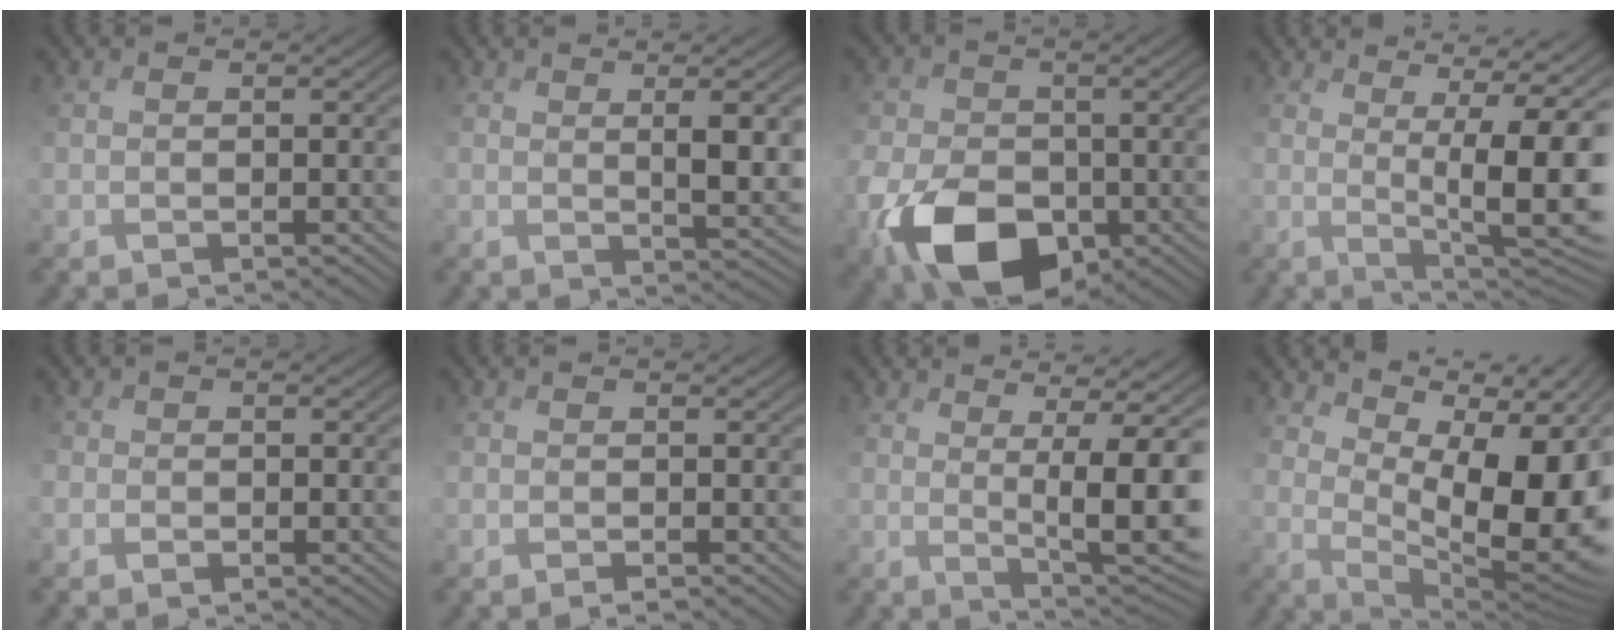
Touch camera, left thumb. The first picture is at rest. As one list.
[{"total": 5.4, "force": [1.8, 1.5, 4.9], "torque": [-0.087, 0.000, 0.042]}, {"total": 12.8, "force": [-4.6, 8.3, 8.6], "torque": [-0.193, -0.032, -0.083]}, {"total": 12.9, "force": [2.2, 4.0, 12.1], "torque": [-0.168, 0.017, 0.051]}, {"total": 1.5, "force": [-0.6, 1.2, 0.6], "torque": [-0.017, 0.002, -0.008]}, {"total": 1.0, "force": [-0.8, 0.2, 0.6], "torque": [-0.012, 0.001, -0.017]}, {"total": 9.8, "force": [1.7, 2.3, 9.4], "torque": [-0.147, 0.007, 0.040]}, {"total": 13.7, "force": [3.8, 6.0, 11.7], "torque": [-0.167, 0.002, 0.081]}]